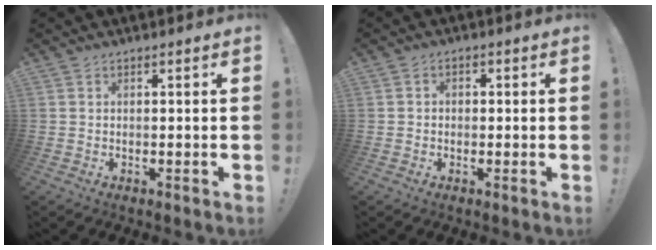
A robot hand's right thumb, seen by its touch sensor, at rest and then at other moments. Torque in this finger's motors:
{"motor_torque": [0.12, -0.13, -0.28, 0.17, 0.02]}